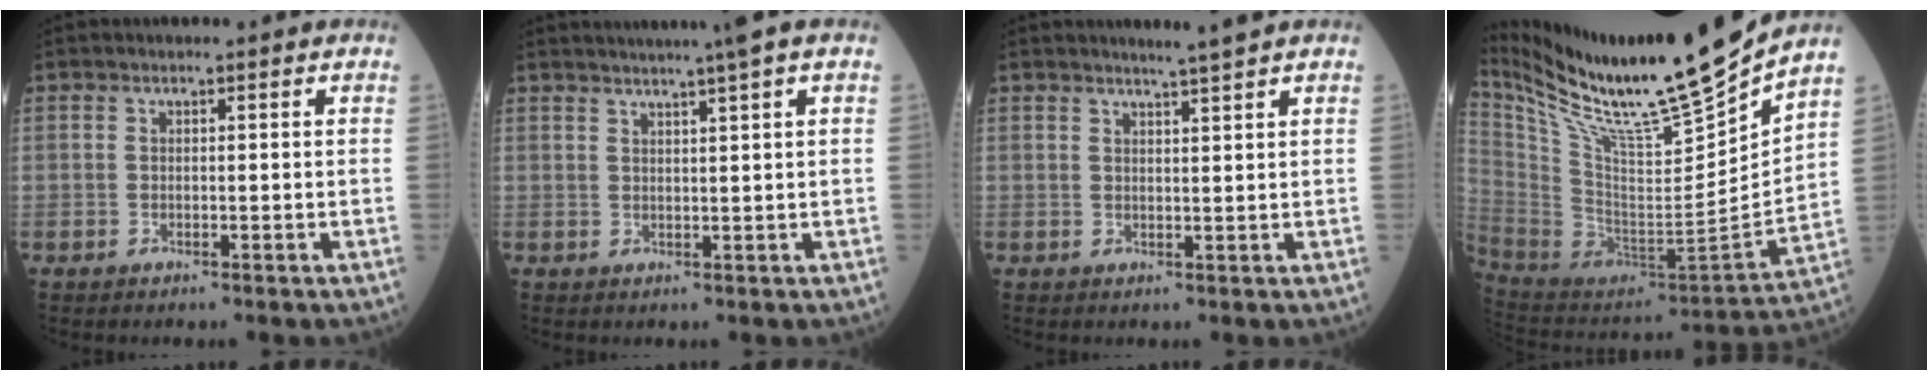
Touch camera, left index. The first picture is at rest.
{"total": 6.6, "force": [5.1, -1.2, 3.9], "torque": [-0.059, 0.014, 0.067]}
{"total": 2.7, "force": [2.4, -0.9, 0.9], "torque": [-0.017, -0.006, 0.040]}
{"total": 26.0, "force": [21.2, 0.0, 15.0], "torque": [-0.268, -0.051, 0.367]}